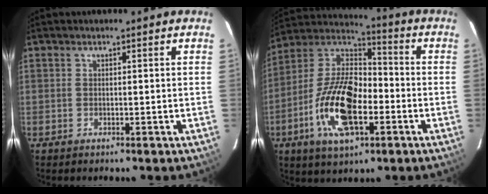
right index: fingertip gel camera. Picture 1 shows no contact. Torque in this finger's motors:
{"motor_torque": [1.70, -0.44, 1.05, 0.21]}